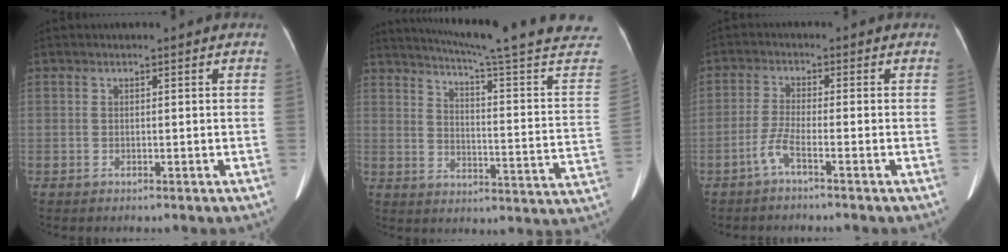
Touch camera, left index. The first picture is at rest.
{"total": 25.6, "force": [22.9, -1.3, 11.3], "torque": [-0.175, -0.091, 0.281]}
{"total": 2.9, "force": [-2.0, -0.5, 2.1], "torque": [-0.052, 0.000, -0.044]}